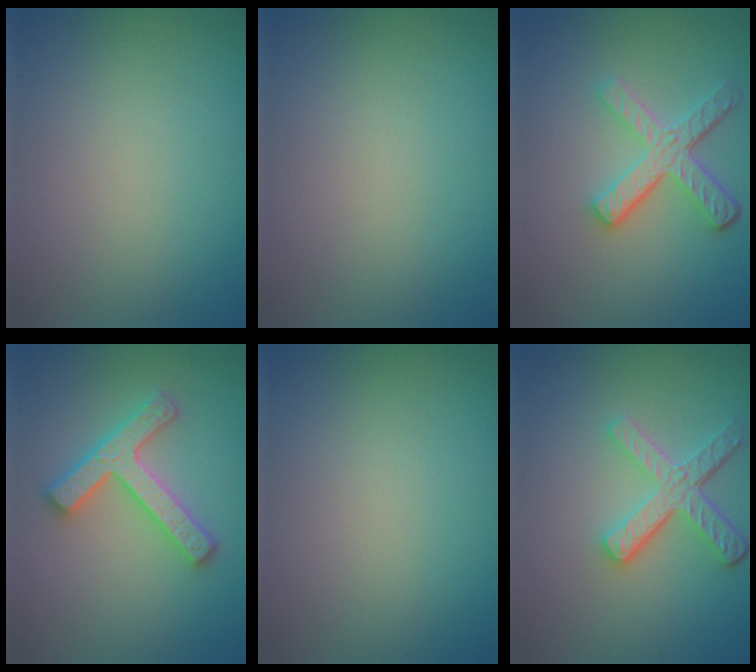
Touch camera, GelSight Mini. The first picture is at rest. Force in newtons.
{"total": 0.0}
{"total": 4.9, "press": 3.6, "slide": 3.3}
{"total": 4.6, "press": 4.6, "slide": 0.8}
{"total": 0.0}
{"total": 4.6, "press": 3.4, "slide": 3.1}